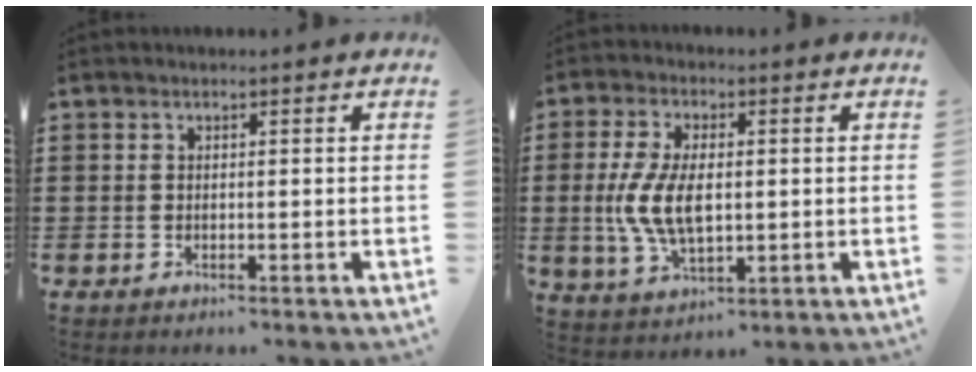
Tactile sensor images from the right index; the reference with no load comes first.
{"total": 8.0, "force": [-0.2, 4.0, 6.9], "torque": [-0.156, 0.002, -0.008]}